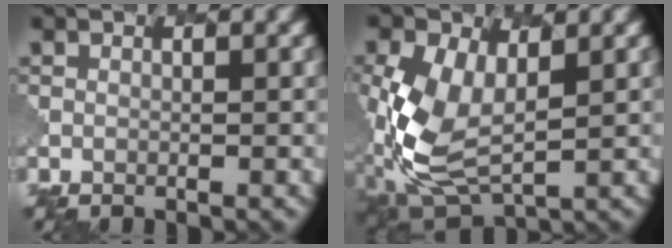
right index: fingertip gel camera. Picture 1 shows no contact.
{"total": 7.9, "force": [-0.1, 4.8, 6.2], "torque": [-0.158, -0.009, 0.000]}